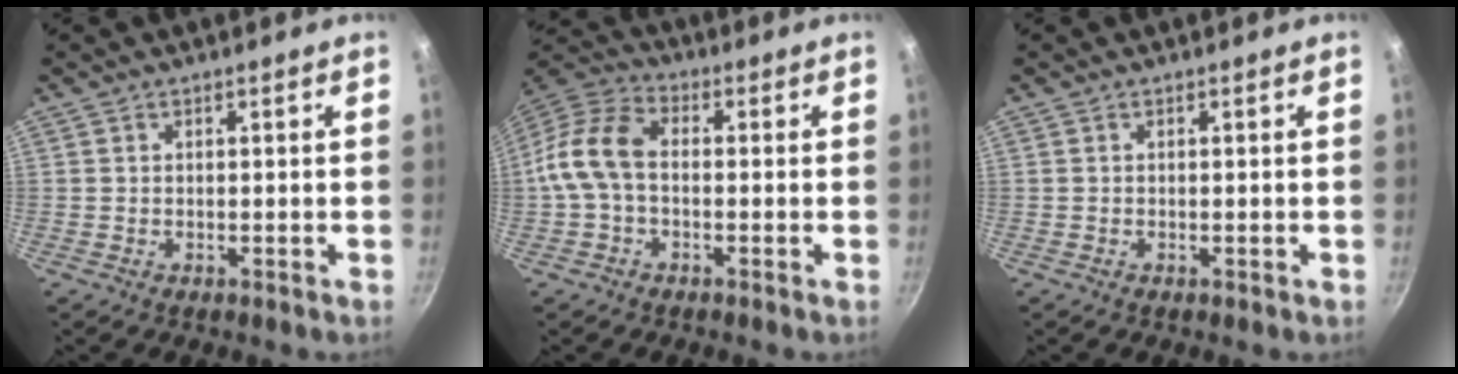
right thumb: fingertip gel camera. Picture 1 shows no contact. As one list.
[{"total": 10.6, "force": [-0.9, 6.9, 7.9], "torque": [-0.149, 0.038, -0.036]}, {"total": 0.0}]